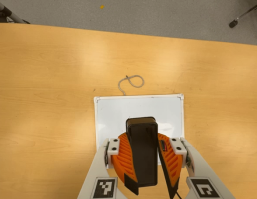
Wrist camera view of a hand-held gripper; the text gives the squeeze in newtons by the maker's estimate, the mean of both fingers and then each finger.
{"total": 12.7, "left": 12.2, "right": 13.1}